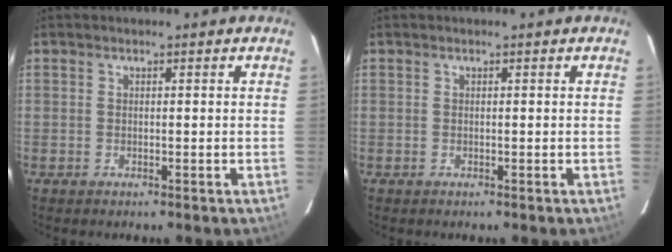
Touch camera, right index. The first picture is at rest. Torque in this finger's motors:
{"motor_torque": [0.00, 0.00, 0.00, 0.00]}